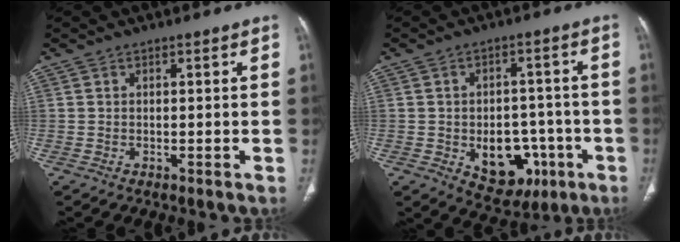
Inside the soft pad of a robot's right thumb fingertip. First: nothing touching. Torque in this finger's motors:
{"motor_torque": [2.02, 1.21, 0.85, -0.64, 0.10]}